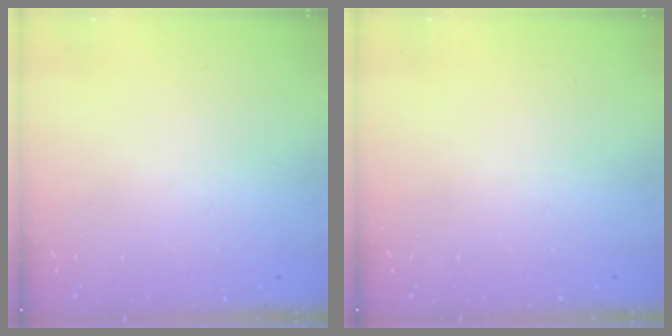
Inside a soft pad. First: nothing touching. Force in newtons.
{"total": 0.0}